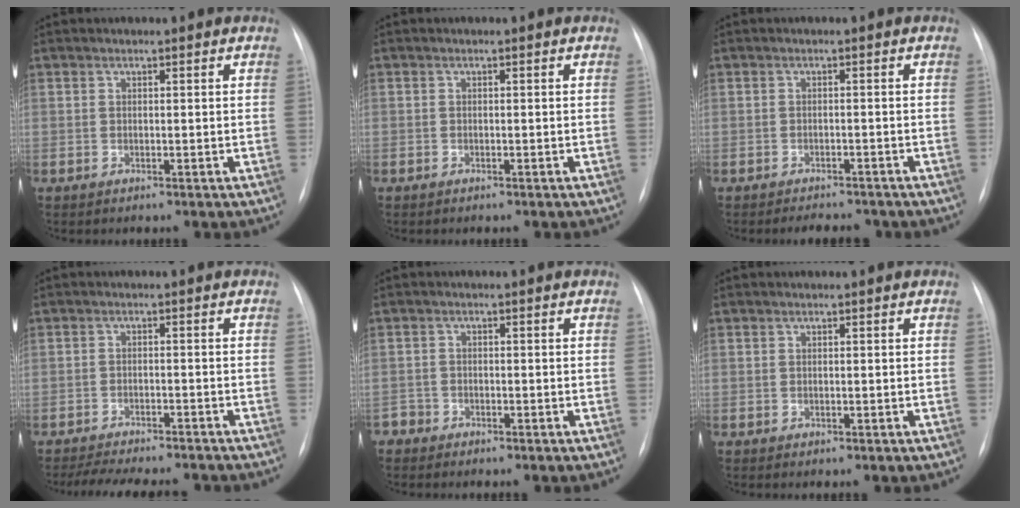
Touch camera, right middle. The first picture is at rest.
{"total": 0.5, "force": [-0.4, 0.4, 0.1], "torque": [-0.005, 0.002, -0.008]}
{"total": 4.3, "force": [-3.8, 1.5, 1.2], "torque": [-0.013, -0.003, -0.046]}
{"total": 12.4, "force": [-11.1, 2.4, 4.8], "torque": [-0.079, -0.002, -0.147]}
{"total": 1.6, "force": [-1.2, 1.0, -0.4], "torque": [0.008, 0.005, -0.026]}
{"total": 0.0}